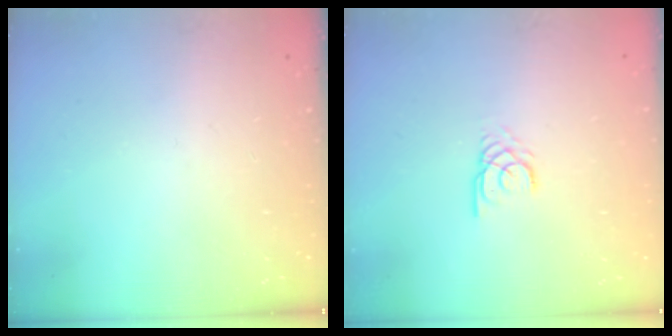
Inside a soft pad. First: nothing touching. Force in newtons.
{"total": 2.1, "press": 2.1, "slide": 0.0}